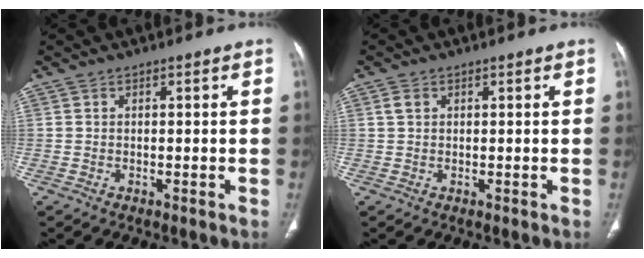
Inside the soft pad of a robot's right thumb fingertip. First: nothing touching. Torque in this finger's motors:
{"motor_torque": [-0.38, 0.16, 0.14, -0.10, 0.04]}